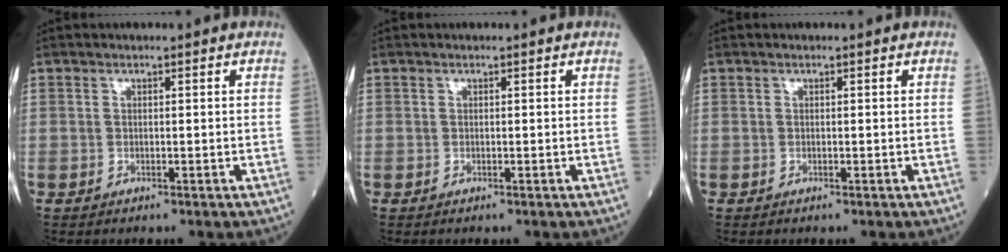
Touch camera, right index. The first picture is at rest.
{"total": 0.0}
{"total": 0.0}